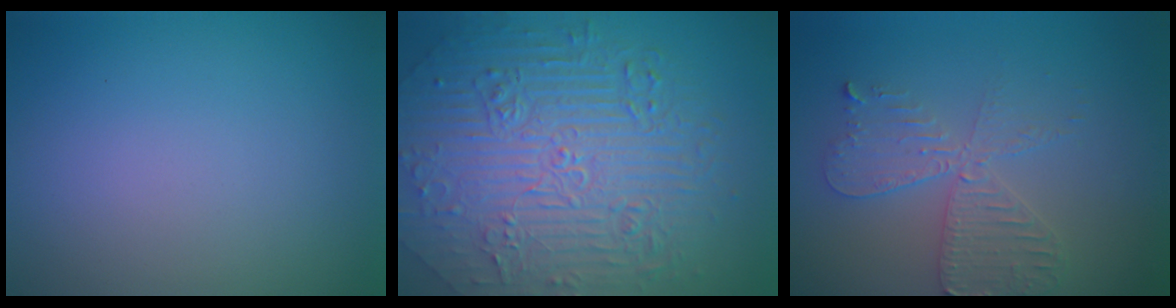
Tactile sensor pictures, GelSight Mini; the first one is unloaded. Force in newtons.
{"total": 10.9, "press": 7.3, "slide": 8.1}
{"total": 4.0, "press": 3.5, "slide": 2.0}